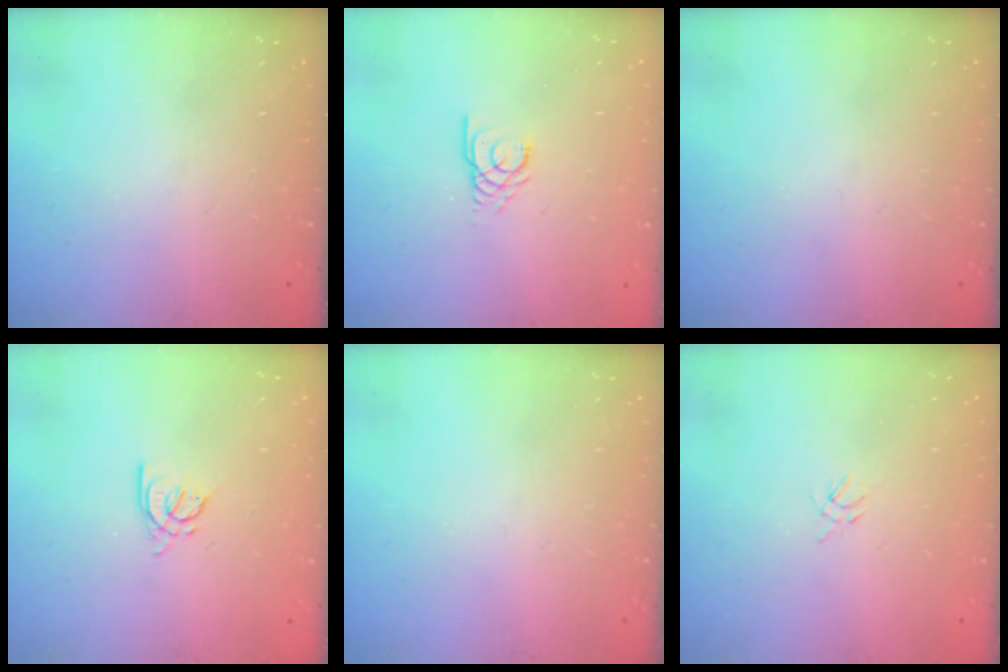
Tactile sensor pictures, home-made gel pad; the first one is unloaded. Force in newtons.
{"total": 3.0, "press": 3.0, "slide": 0.3}
{"total": 0.0}
{"total": 3.9, "press": 3.9, "slide": 0.7}
{"total": 0.0}
{"total": 2.2, "press": 2.2, "slide": 0.5}